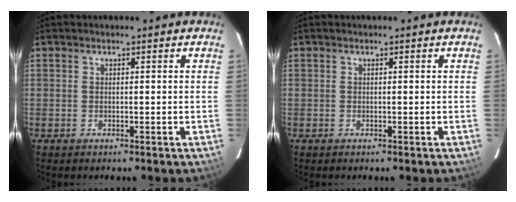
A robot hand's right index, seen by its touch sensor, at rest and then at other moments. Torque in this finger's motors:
{"motor_torque": [0.00, 0.00, 0.03, 0.00]}